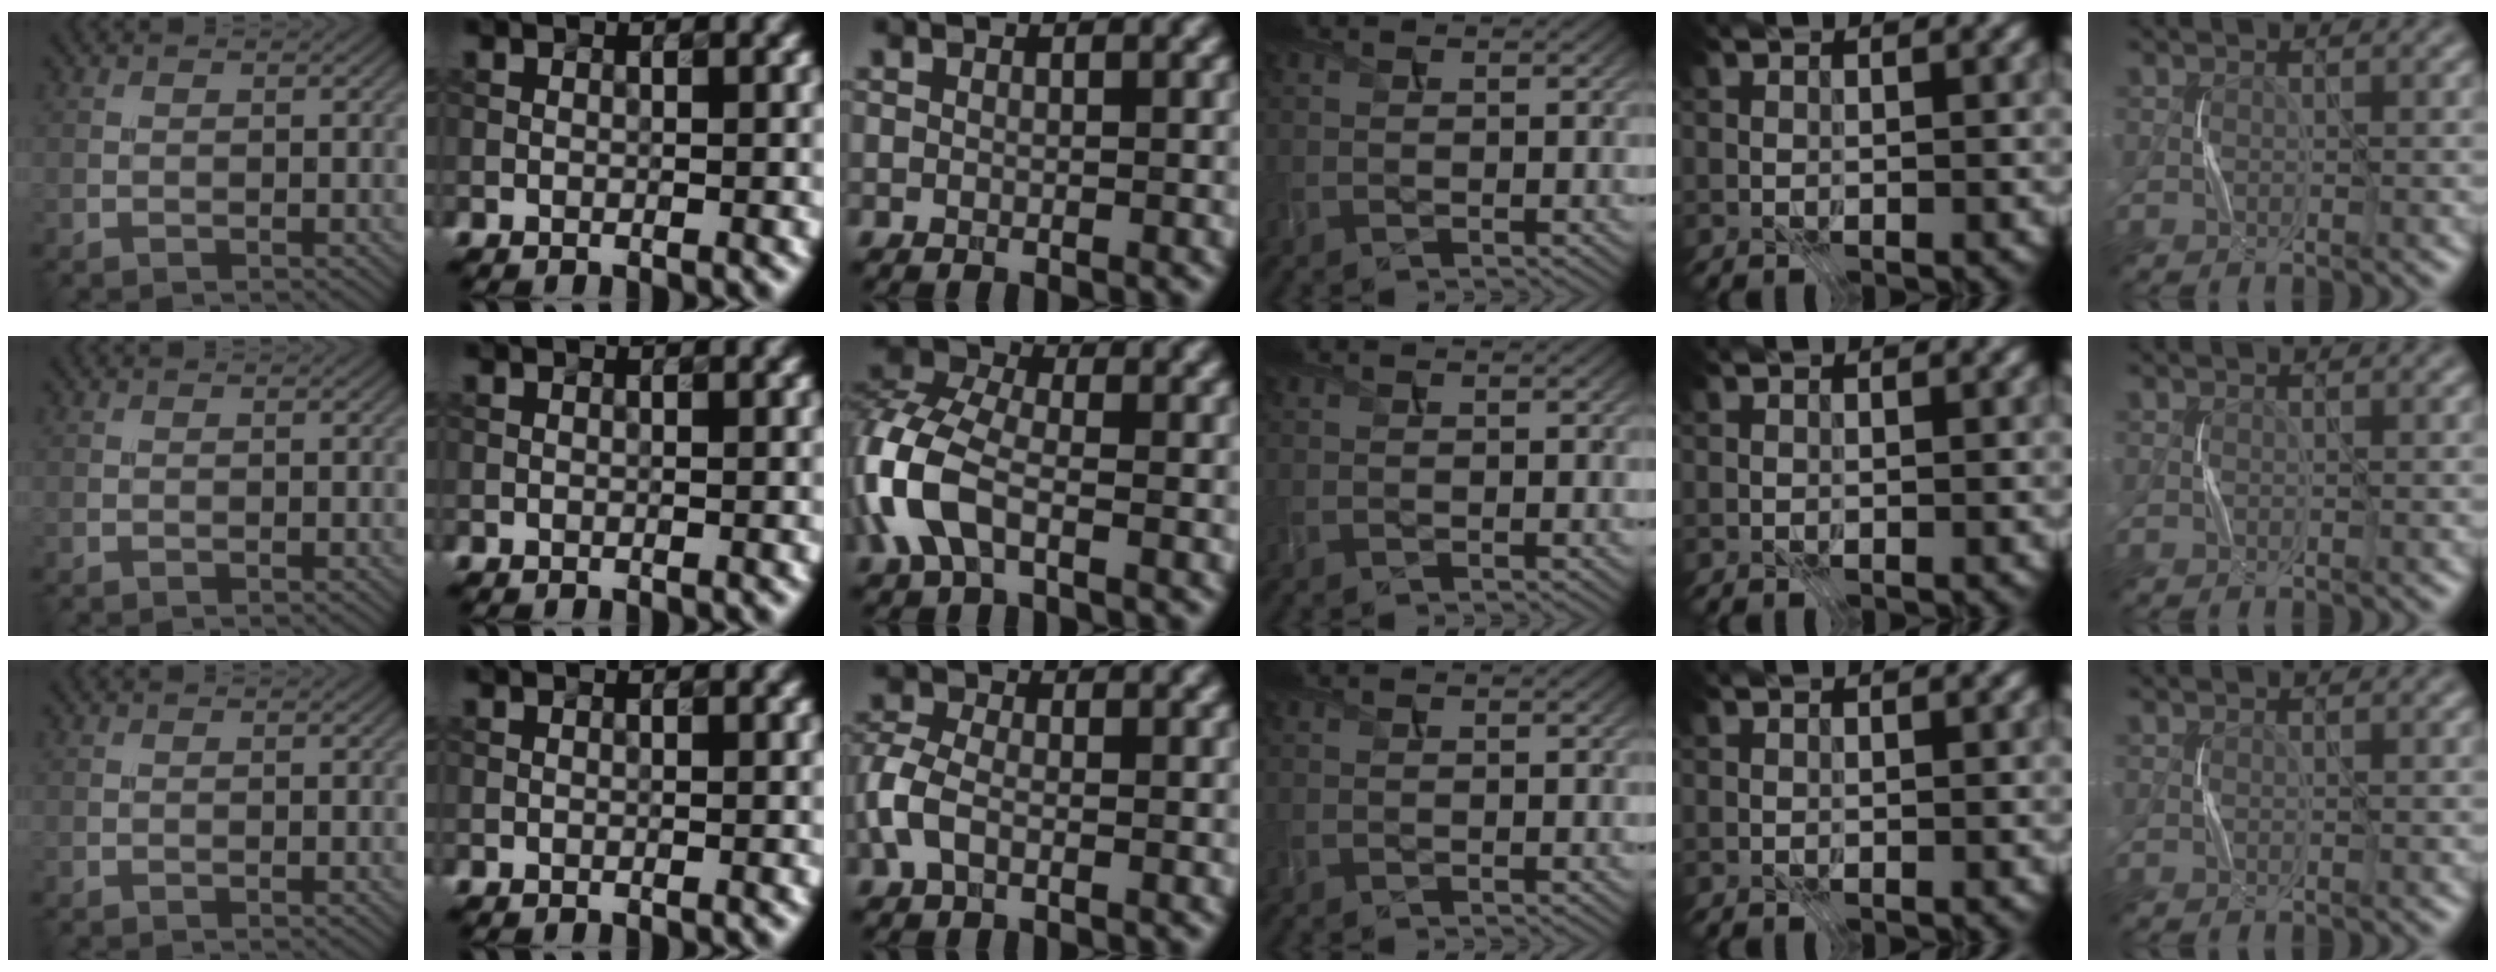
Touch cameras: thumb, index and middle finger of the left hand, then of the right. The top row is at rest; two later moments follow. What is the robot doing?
{"motion": "press", "object": "stapler"}